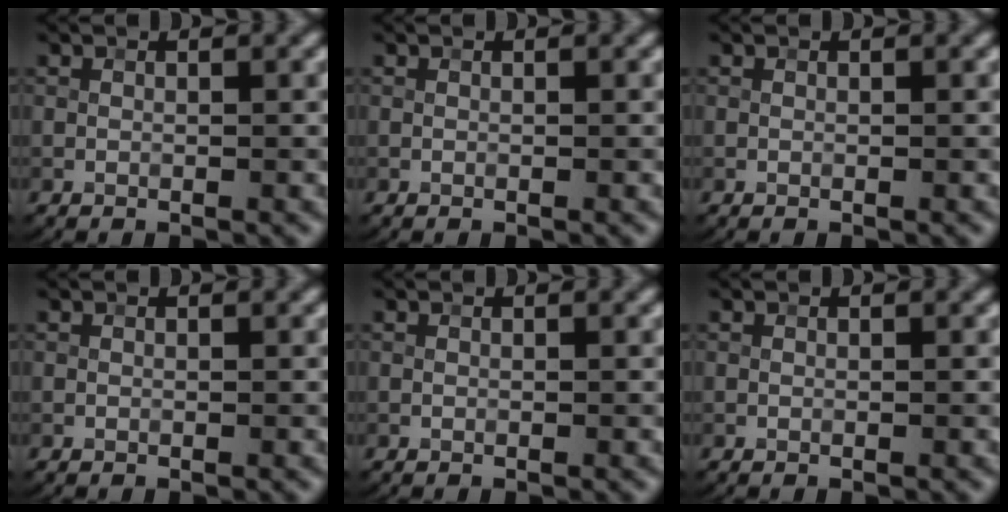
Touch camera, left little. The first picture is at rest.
{"total": 0.0}
{"total": 0.0}
{"total": 0.0}
{"total": 0.0}
{"total": 0.0}